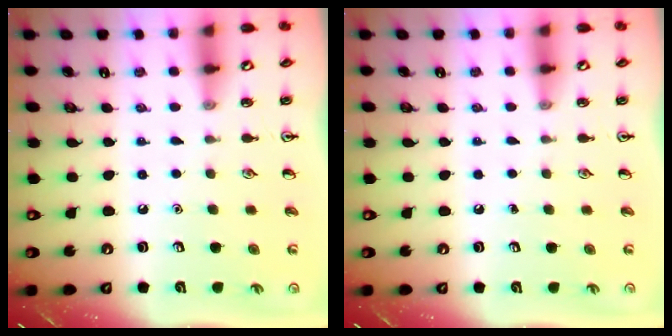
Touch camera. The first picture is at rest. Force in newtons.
{"total": 0.0}